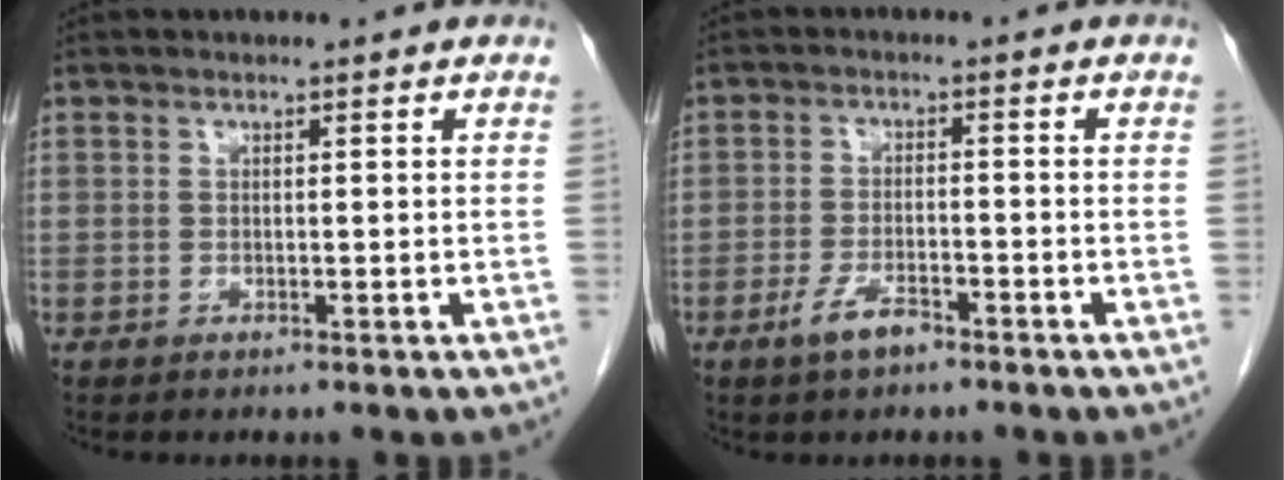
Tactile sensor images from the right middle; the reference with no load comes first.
{"total": 3.9, "force": [-2.7, 1.2, 2.6], "torque": [-0.057, 0.000, -0.049]}